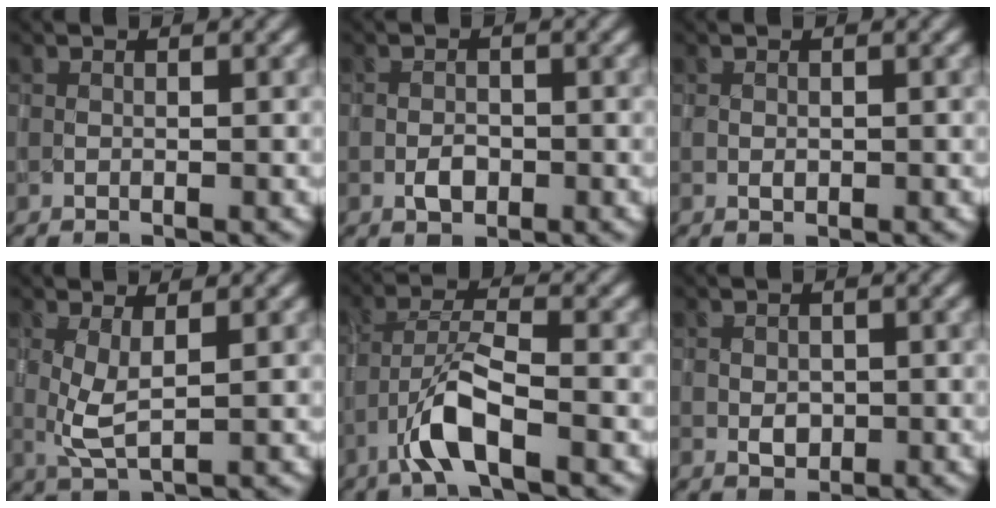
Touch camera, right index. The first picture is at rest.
{"total": 1.9, "force": [-0.6, 1.2, 1.3], "torque": [-0.025, 0.000, -0.012]}
{"total": 0.7, "force": [0.0, 0.5, 0.5], "torque": [-0.012, -0.002, 0.002]}
{"total": 2.9, "force": [0.6, 0.8, 2.8], "torque": [-0.062, -0.005, 0.015]}
{"total": 5.1, "force": [-2.8, 1.2, 4.2], "torque": [-0.085, 0.006, -0.058]}
{"total": 1.6, "force": [-0.2, 1.3, 1.0], "torque": [-0.020, -0.003, -0.001]}